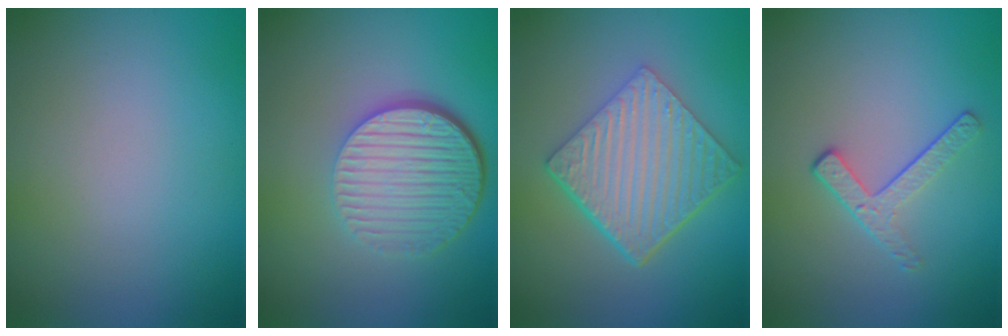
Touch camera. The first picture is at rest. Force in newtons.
{"total": 6.7, "press": 4.4, "slide": 5.0}
{"total": 7.0, "press": 4.7, "slide": 5.2}
{"total": 2.0, "press": 1.4, "slide": 1.5}